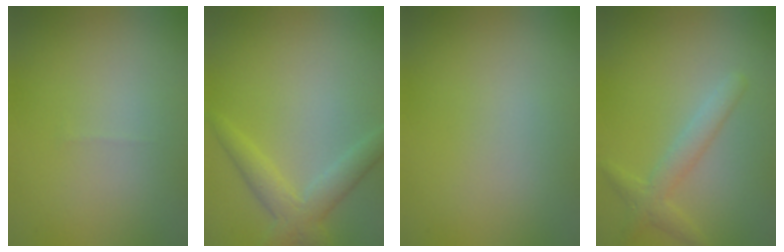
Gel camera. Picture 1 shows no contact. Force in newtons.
{"total": 3.1, "press": 3.1, "slide": 0.2}
{"total": 0.0}
{"total": 2.3, "press": 2.3, "slide": 0.1}